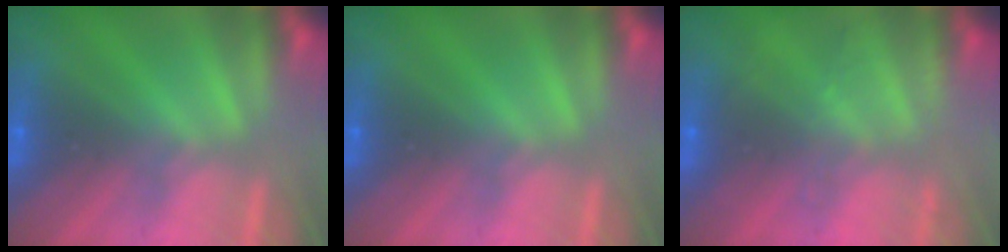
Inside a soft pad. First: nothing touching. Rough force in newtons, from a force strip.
{"total": 0.0}
{"total": 2.1}